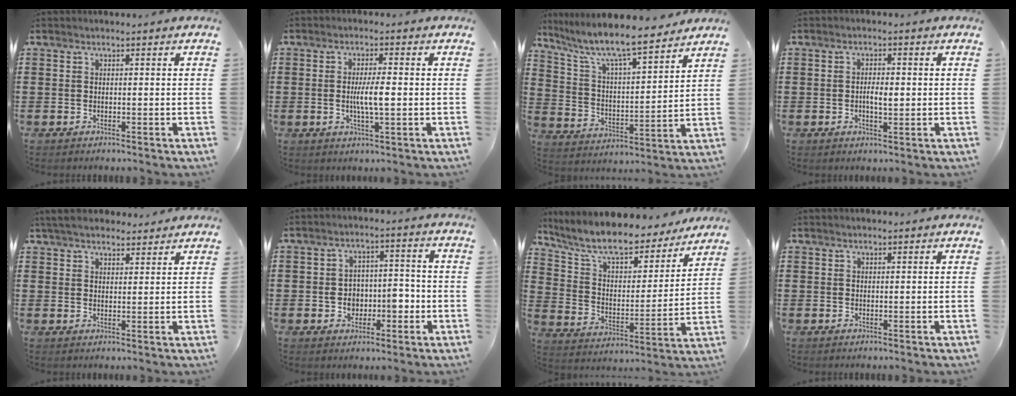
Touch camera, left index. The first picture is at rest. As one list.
[{"total": 4.8, "force": [-0.2, 0.8, 4.7], "torque": [-0.089, -0.002, -0.008]}, {"total": 8.1, "force": [7.0, 0.8, 3.9], "torque": [-0.107, -0.045, 0.115]}, {"total": 2.8, "force": [0.0, 0.9, 2.7], "torque": [-0.050, 0.000, -0.001]}, {"total": 4.8, "force": [4.4, 1.2, 1.4], "torque": [-0.040, -0.006, 0.083]}, {"total": 5.2, "force": [-1.4, 4.0, 3.0], "torque": [-0.057, 0.007, -0.030]}, {"total": 9.8, "force": [8.9, 1.7, 3.8], "torque": [-0.113, -0.055, 0.153]}, {"total": 0.7, "force": [0.6, 0.1, 0.4], "torque": [-0.007, 0.001, 0.012]}]